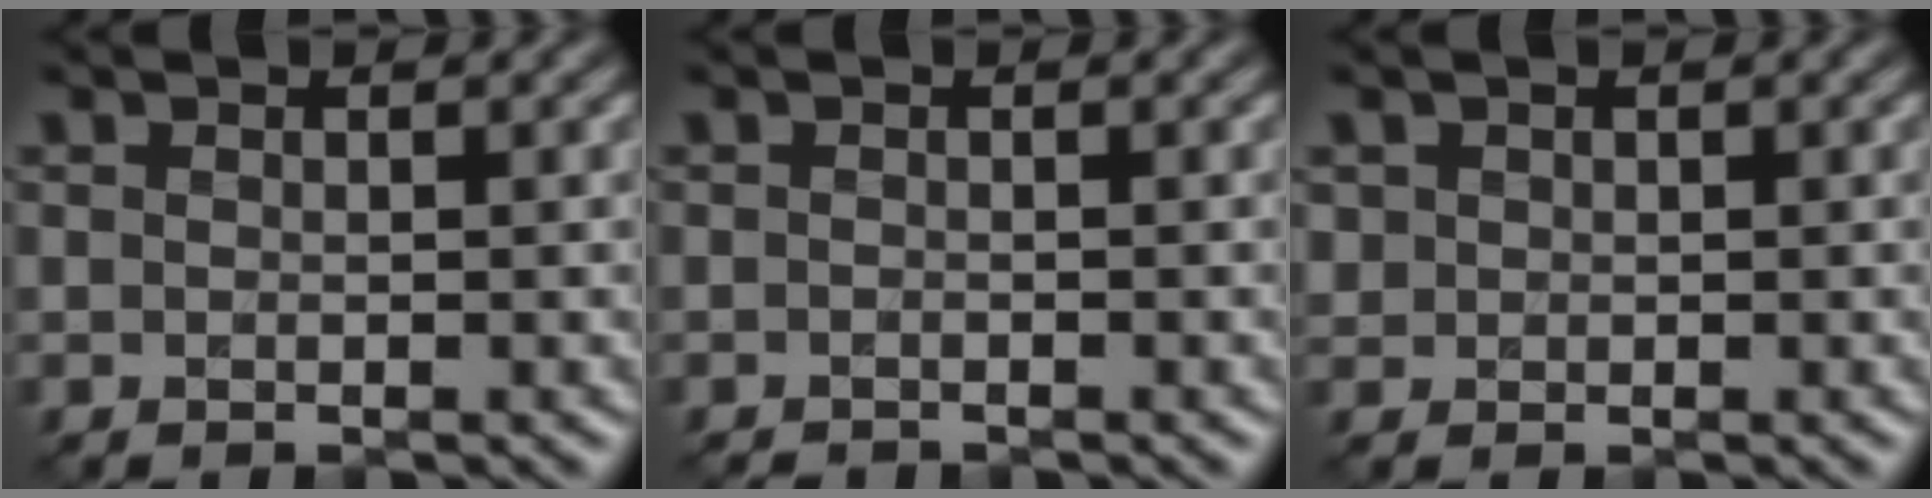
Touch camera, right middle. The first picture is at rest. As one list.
[{"total": 1.2, "force": [-1.2, 0.1, 0.2], "torque": [-0.001, -0.008, -0.021]}, {"total": 0.9, "force": [0.2, 0.8, 0.1], "torque": [0.005, -0.003, 0.006]}]